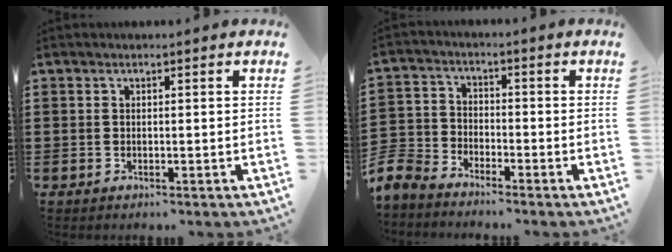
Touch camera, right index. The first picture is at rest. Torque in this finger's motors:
{"motor_torque": [-1.84, 0.30, -0.35, -0.21]}